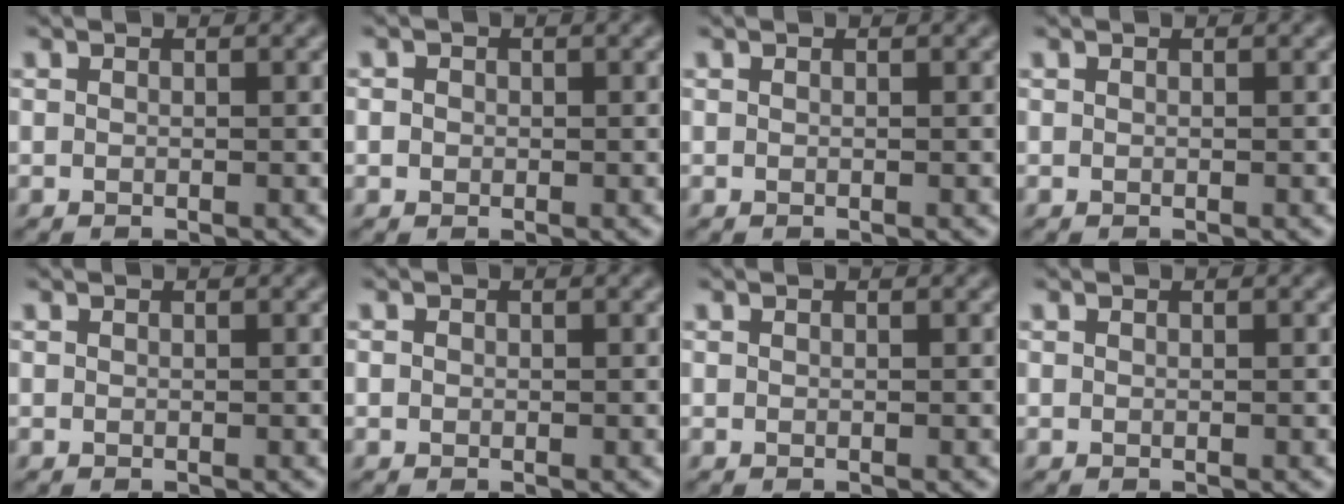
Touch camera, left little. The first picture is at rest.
{"total": 1.8, "force": [0.5, 1.5, 0.8], "torque": [-0.008, 0.012, -0.001]}
{"total": 0.0}
{"total": 0.0}
{"total": 0.0}
{"total": 0.7, "force": [0.2, 0.6, 0.3], "torque": [-0.005, 0.006, 0.004]}
{"total": 0.0}
{"total": 0.0}